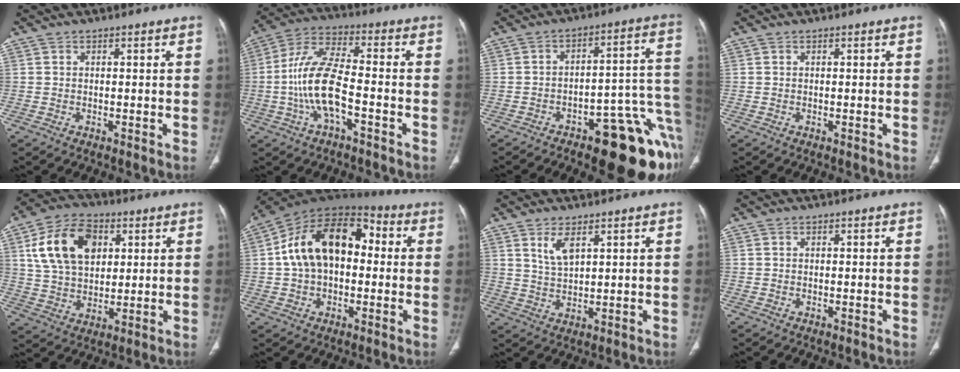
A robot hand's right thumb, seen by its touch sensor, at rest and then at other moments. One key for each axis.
{"total": 12.5, "fx": -3.2, "fy": 4.5, "fz": 11.2, "tx": -0.240, "ty": 0.039, "tz": -0.063}
{"total": 21.1, "fx": -10.6, "fy": 8.0, "fz": 16.4, "tx": -0.115, "ty": 0.078, "tz": -0.139}
{"total": 0.0}
{"total": 15.6, "fx": 4.9, "fy": 10.4, "fz": 10.4, "tx": -0.168, "ty": -0.001, "tz": 0.092}
{"total": 18.7, "fx": 1.6, "fy": 12.0, "fz": 14.2, "tx": -0.220, "ty": 0.043, "tz": 0.020}
{"total": 4.6, "fx": 2.5, "fy": 1.8, "fz": 3.3, "tx": -0.064, "ty": -0.017, "tz": 0.058}
{"total": 0.0}